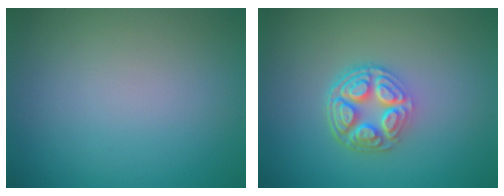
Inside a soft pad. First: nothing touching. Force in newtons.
{"total": 5.1, "press": 3.7, "slide": 3.5}